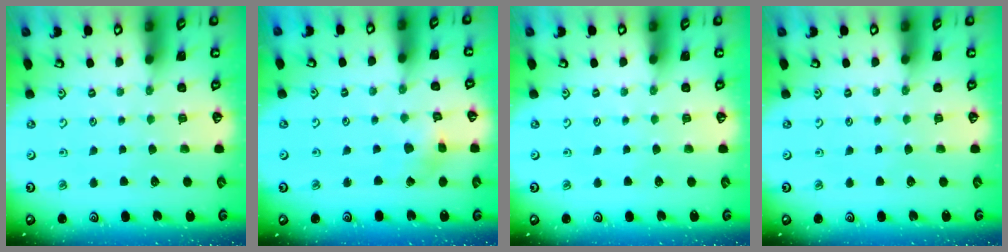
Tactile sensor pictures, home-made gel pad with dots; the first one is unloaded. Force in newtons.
{"total": 2.8, "press": 2.8, "slide": 0.1}
{"total": 0.0}
{"total": 0.0}